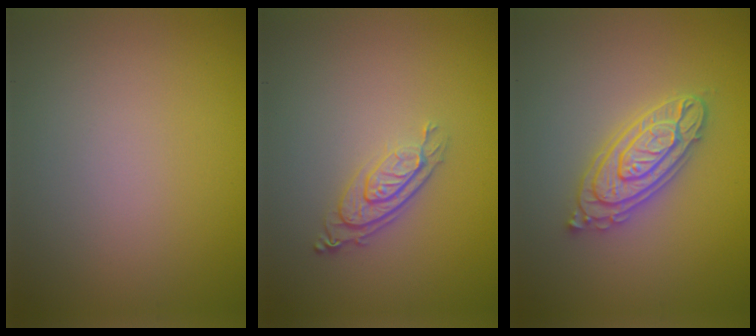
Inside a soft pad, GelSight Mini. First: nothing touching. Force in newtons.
{"total": 2.9, "press": 2.0, "slide": 2.0}
{"total": 4.0, "press": 4.0, "slide": 0.5}